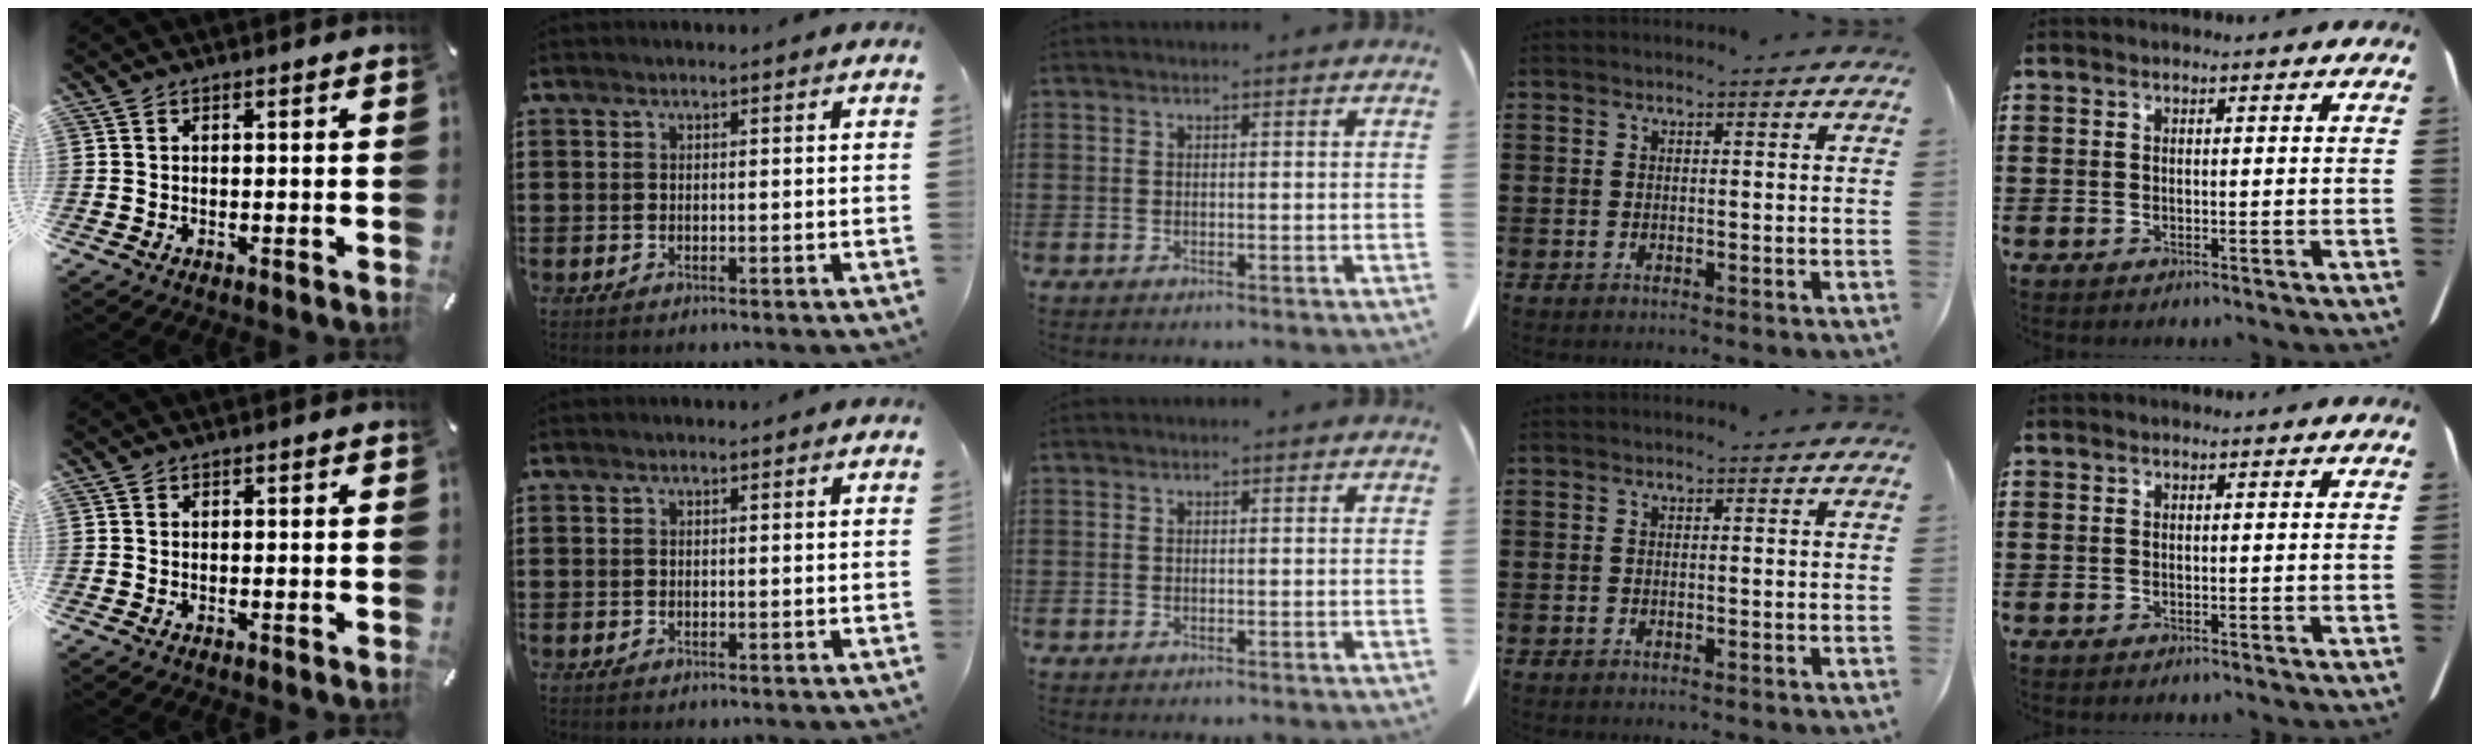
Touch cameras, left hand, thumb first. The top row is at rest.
{}